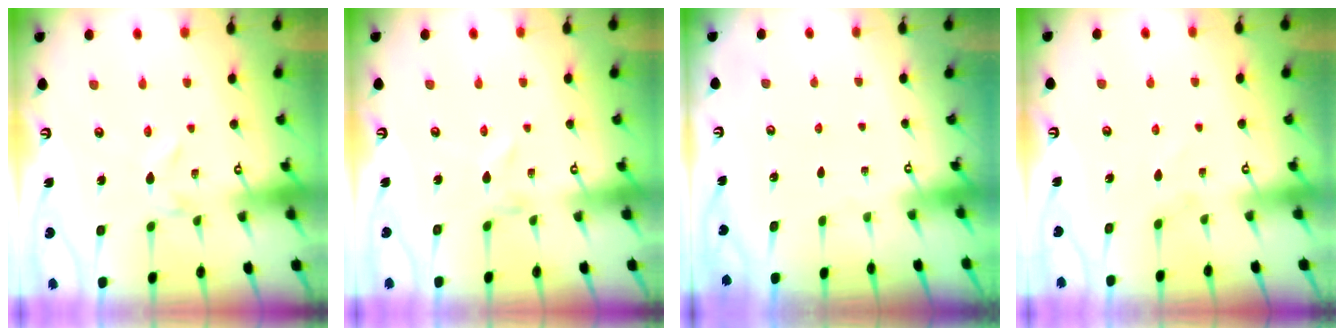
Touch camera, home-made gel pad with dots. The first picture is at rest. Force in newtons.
{"total": 0.0}
{"total": 0.0}
{"total": 1.0, "press": 1.0, "slide": 0.3}